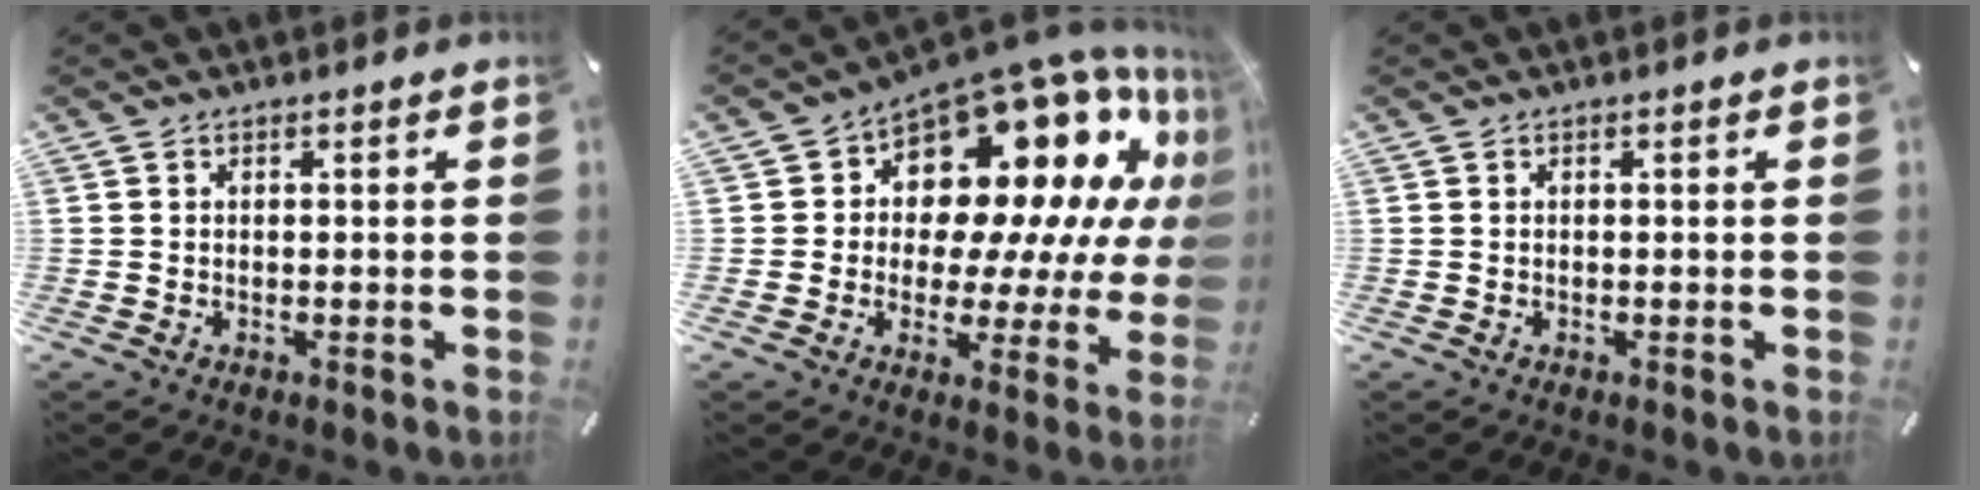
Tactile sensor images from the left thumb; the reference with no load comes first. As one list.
[{"total": 20.4, "force": [11.2, 11.6, 12.5], "torque": [-0.179, -0.104, 0.197]}, {"total": 0.0}]